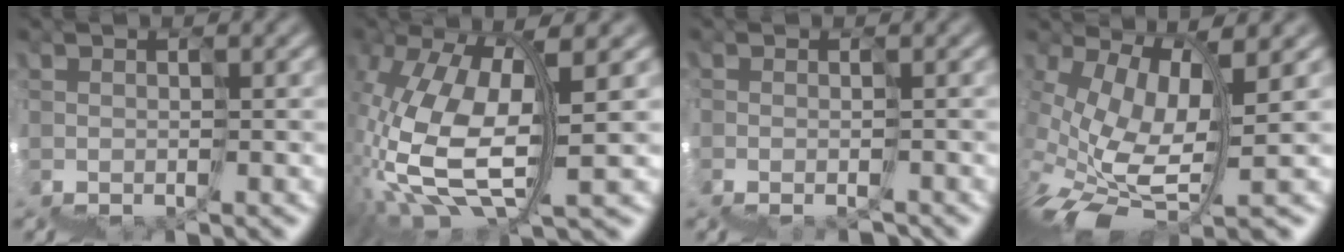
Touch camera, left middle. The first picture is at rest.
{"total": 6.7, "force": [0.5, 2.4, 6.2], "torque": [-0.156, 0.010, 0.009]}
{"total": 4.0, "force": [-2.3, 1.5, 3.0], "torque": [-0.038, -0.020, -0.023]}
{"total": 4.5, "force": [-0.3, 1.2, 4.3], "torque": [-0.107, 0.007, -0.002]}